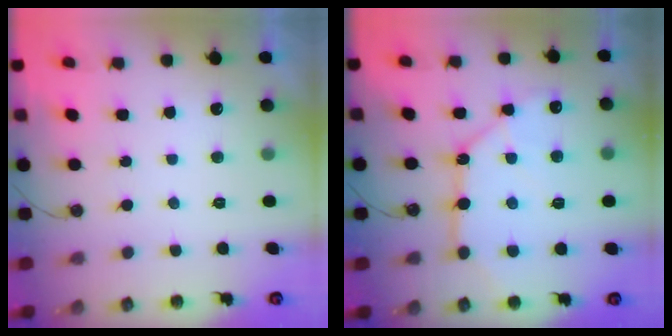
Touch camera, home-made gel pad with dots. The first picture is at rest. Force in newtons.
{"total": 12.3, "press": 12.2, "slide": 1.3}